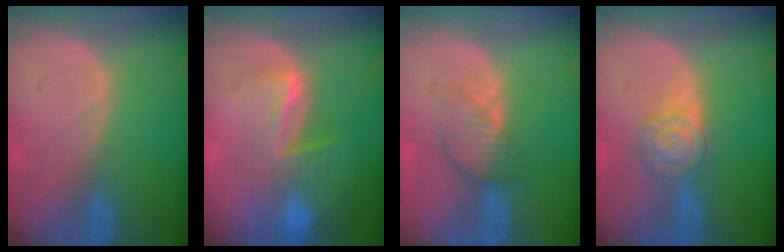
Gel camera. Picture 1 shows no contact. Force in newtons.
{"total": 6.8, "press": 6.6, "slide": 1.5}
{"total": 3.9, "press": 3.6, "slide": 1.5}
{"total": 5.4, "press": 5.3, "slide": 0.4}